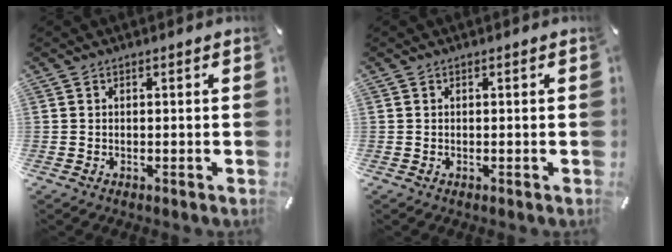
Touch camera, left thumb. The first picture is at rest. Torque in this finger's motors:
{"motor_torque": [-0.01, 0.00, -0.01, 0.02, 0.00]}